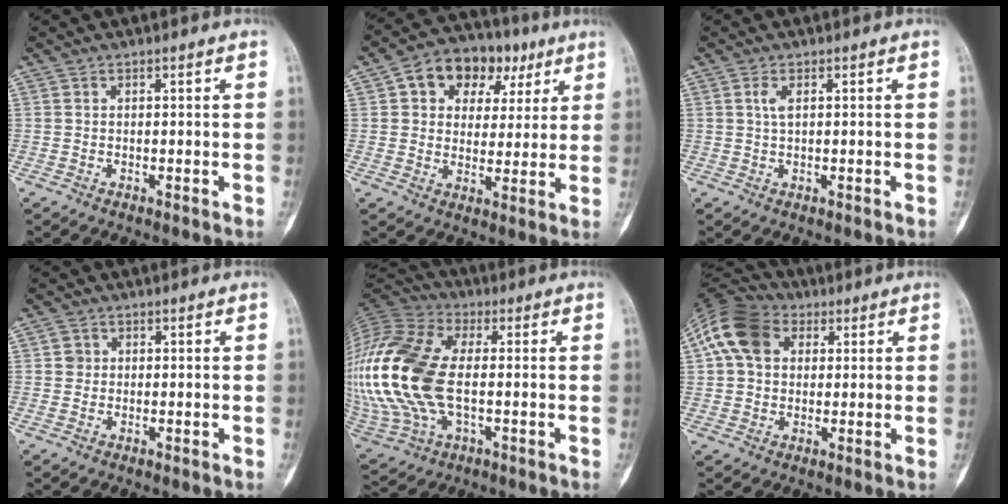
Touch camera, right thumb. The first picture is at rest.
{"total": 13.6, "force": [5.5, 10.0, 7.5], "torque": [-0.062, 0.009, 0.082]}
{"total": 2.0, "force": [0.4, 0.7, 1.9], "torque": [-0.038, 0.002, 0.010]}
{"total": 1.6, "force": [0.2, 1.5, 0.3], "torque": [0.006, 0.005, 0.002]}
{"total": 26.4, "force": [-0.7, 14.8, 21.8], "torque": [-0.532, 0.004, -0.006]}
{"total": 11.5, "force": [3.6, 8.0, 7.4], "torque": [-0.142, 0.019, 0.057]}